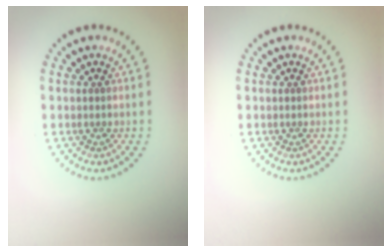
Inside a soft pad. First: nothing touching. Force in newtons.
{"total": 0.0}